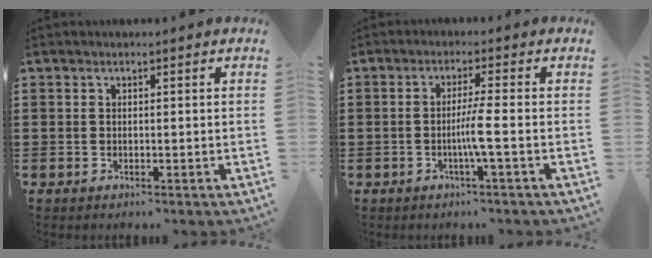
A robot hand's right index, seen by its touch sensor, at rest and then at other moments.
{"total": 3.8, "force": [-1.0, -0.7, 3.6], "torque": [-0.071, -0.013, -0.025]}